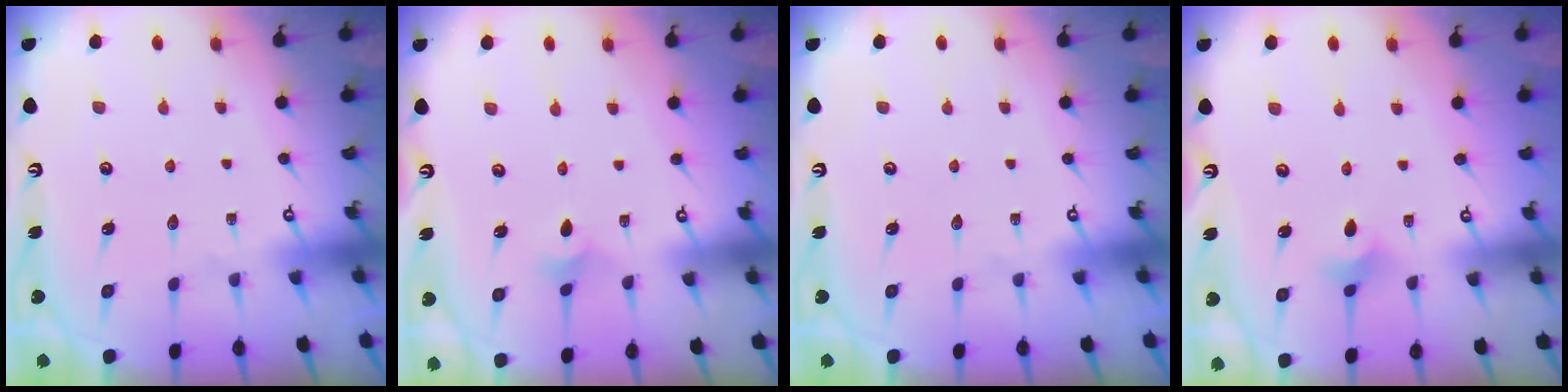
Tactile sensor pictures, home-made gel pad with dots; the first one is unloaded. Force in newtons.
{"total": 2.8, "press": 2.8, "slide": 0.6}
{"total": 0.0}
{"total": 3.7, "press": 3.6, "slide": 0.7}